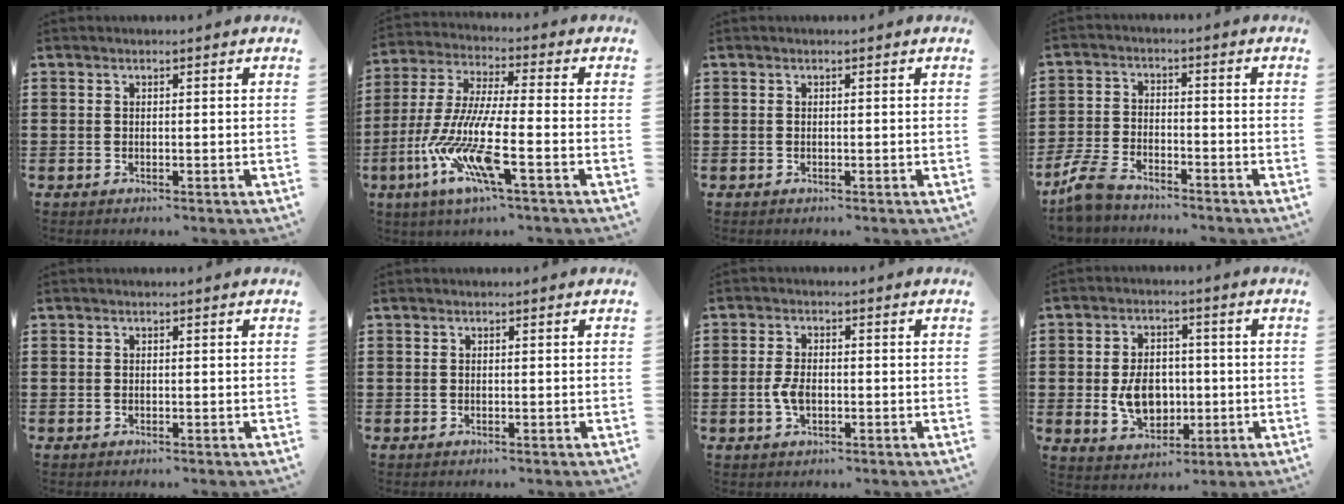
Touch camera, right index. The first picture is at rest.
{"total": 12.4, "force": [-5.4, 2.3, 10.9], "torque": [-0.269, -0.022, -0.119]}
{"total": 0.0}
{"total": 5.4, "force": [-4.7, 1.4, 2.2], "torque": [-0.065, -0.003, -0.096]}
{"total": 0.0}
{"total": 0.0}
{"total": 3.6, "force": [-0.6, 1.8, 3.1], "torque": [-0.071, -0.005, -0.012]}
{"total": 7.6, "force": [-0.8, 5.5, 5.2], "torque": [-0.097, 0.003, -0.017]}